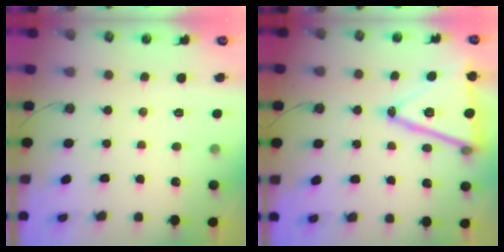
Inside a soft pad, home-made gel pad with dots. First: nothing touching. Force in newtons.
{"total": 18.6, "press": 18.3, "slide": 3.4}